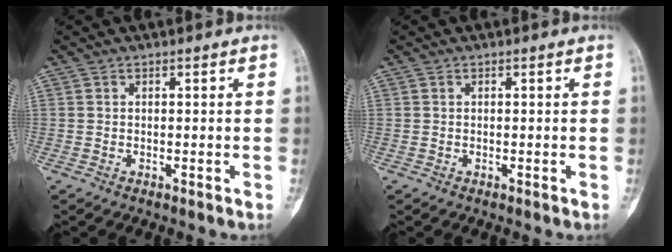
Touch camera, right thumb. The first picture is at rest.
{"total": 0.0}